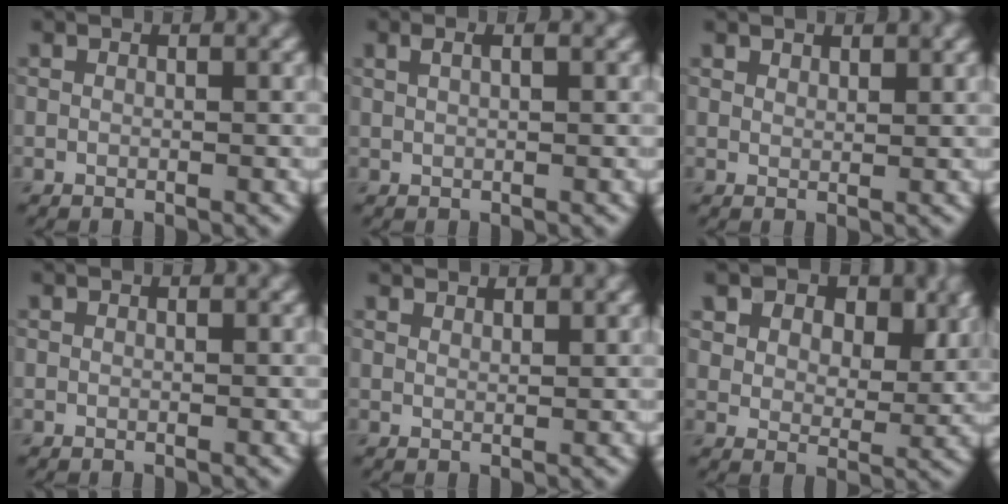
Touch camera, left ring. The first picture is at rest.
{"total": 1.4, "force": [0.7, 0.4, 1.2], "torque": [-0.021, -0.002, 0.014]}
{"total": 1.3, "force": [1.2, 0.5, 0.3], "torque": [-0.007, -0.002, 0.020]}
{"total": 0.0}
{"total": 2.2, "force": [2.1, 0.4, 0.6], "torque": [-0.008, -0.002, 0.031]}
{"total": 9.9, "force": [5.7, 6.1, 5.3], "torque": [-0.091, 0.001, 0.093]}